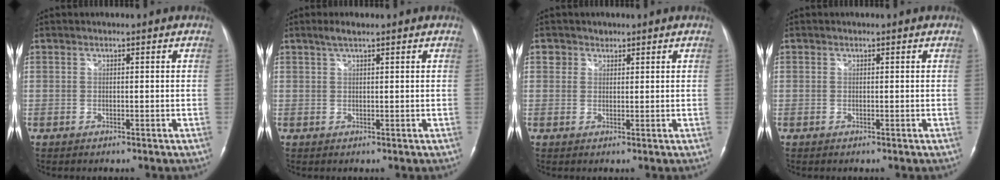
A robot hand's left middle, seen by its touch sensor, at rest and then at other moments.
{"total": 2.0, "force": [1.5, 0.1, 1.3], "torque": [-0.032, 0.005, 0.029]}
{"total": 1.8, "force": [1.2, 1.4, -0.1], "torque": [0.010, -0.002, 0.012]}
{"total": 0.0}